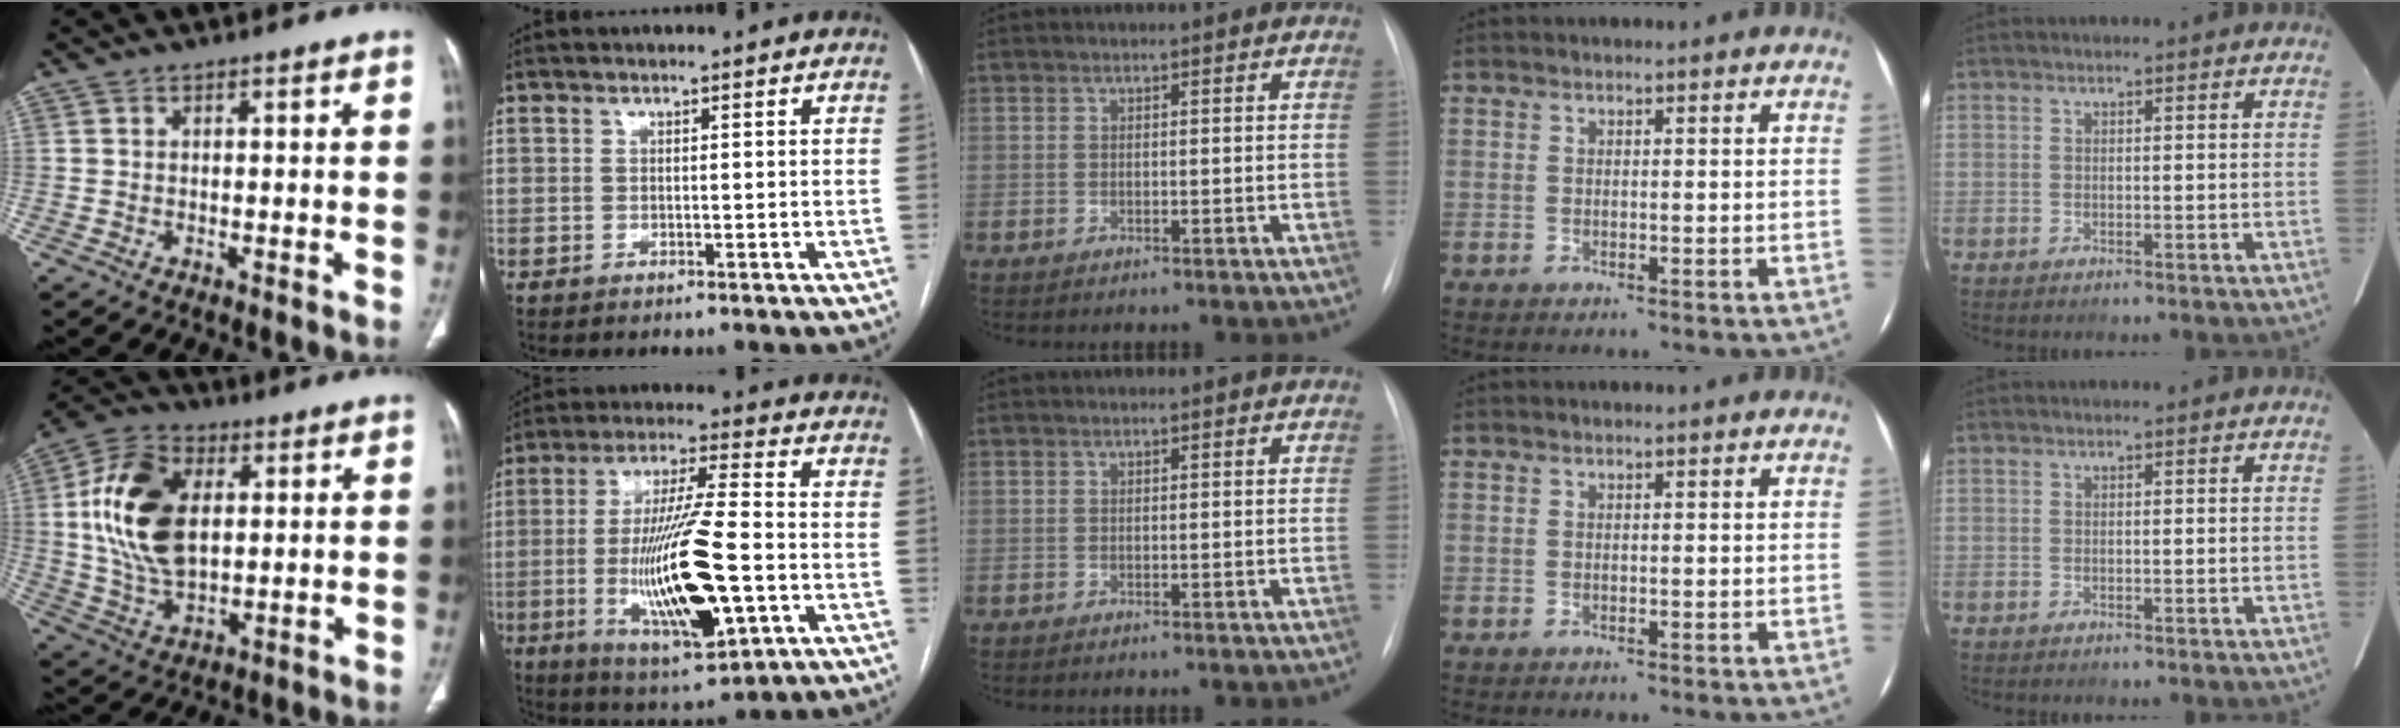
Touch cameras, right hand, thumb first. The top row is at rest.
{"thumb": {"total": 17.4, "force": [3.0, 10.5, 13.5], "torque": [-0.247, 0.000, 0.058]}, "index": {"total": 18.0, "force": [-3.8, 3.0, 17.3], "torque": [-0.335, -0.015, -0.055]}}